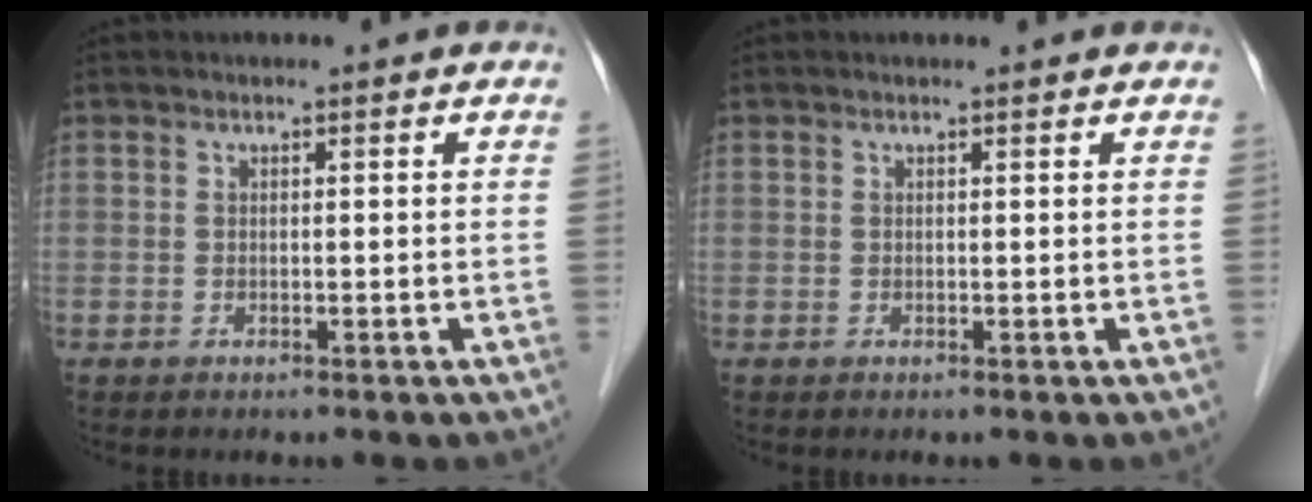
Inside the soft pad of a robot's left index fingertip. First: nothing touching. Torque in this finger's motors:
{"motor_torque": [-0.29, 0.04, -0.63, 0.00]}